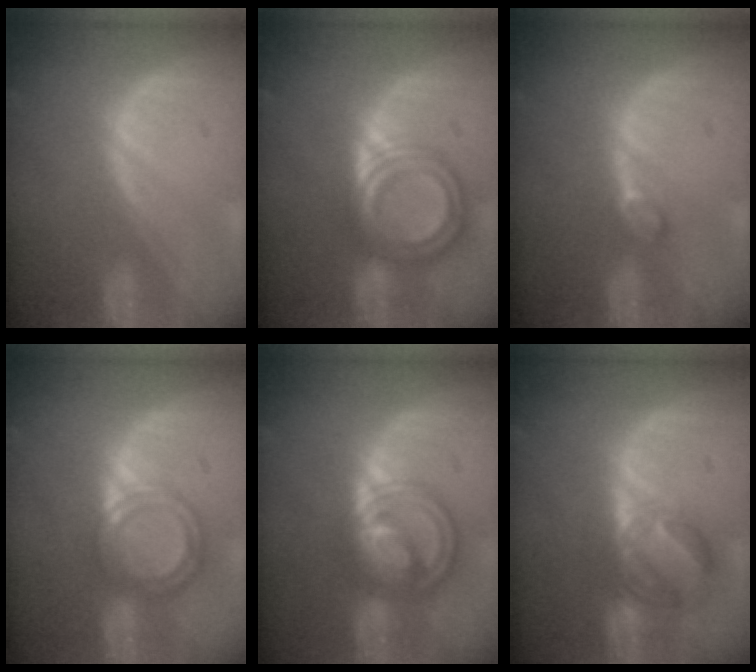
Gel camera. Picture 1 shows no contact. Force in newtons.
{"total": 7.8, "press": 7.8, "slide": 0.5}
{"total": 2.0, "press": 1.9, "slide": 0.2}
{"total": 5.9, "press": 5.4, "slide": 2.5}
{"total": 8.3, "press": 8.3, "slide": 0.6}
{"total": 6.8, "press": 6.3, "slide": 2.4}